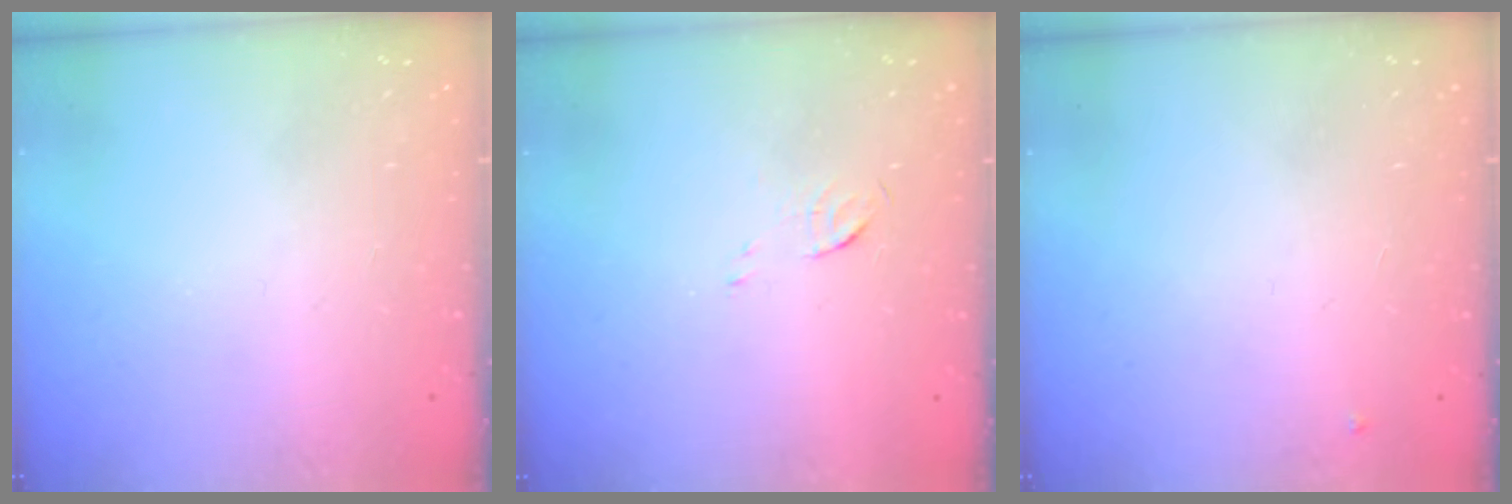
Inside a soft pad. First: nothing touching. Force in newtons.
{"total": 3.9, "press": 3.7, "slide": 1.2}
{"total": 3.8, "press": 3.7, "slide": 0.6}